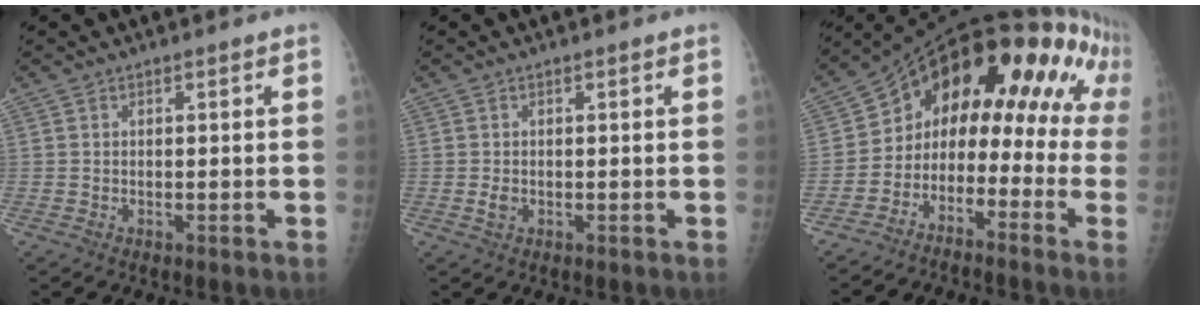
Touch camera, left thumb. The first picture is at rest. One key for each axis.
{"total": 1.3, "fx": -0.2, "fy": 1.0, "fz": 0.8, "tx": -0.014, "ty": -0.001, "tz": -0.002}
{"total": 16.0, "fx": -2.7, "fy": 11.4, "fz": 10.9, "tx": -0.098, "ty": 0.124, "tz": -0.051}